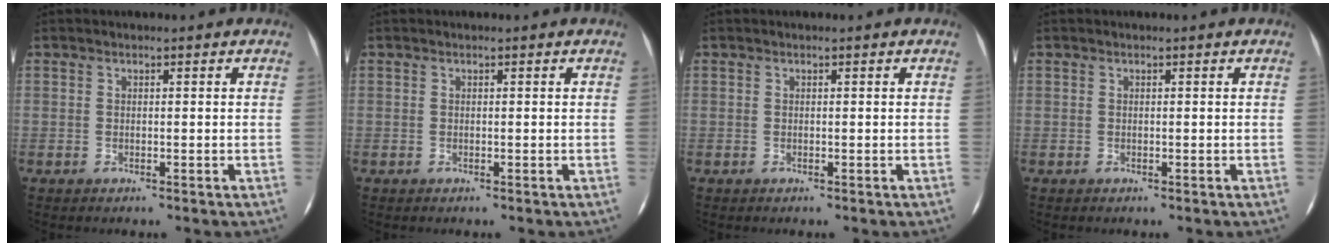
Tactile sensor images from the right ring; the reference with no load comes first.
{"total": 0.0}
{"total": 0.0}
{"total": 0.0}